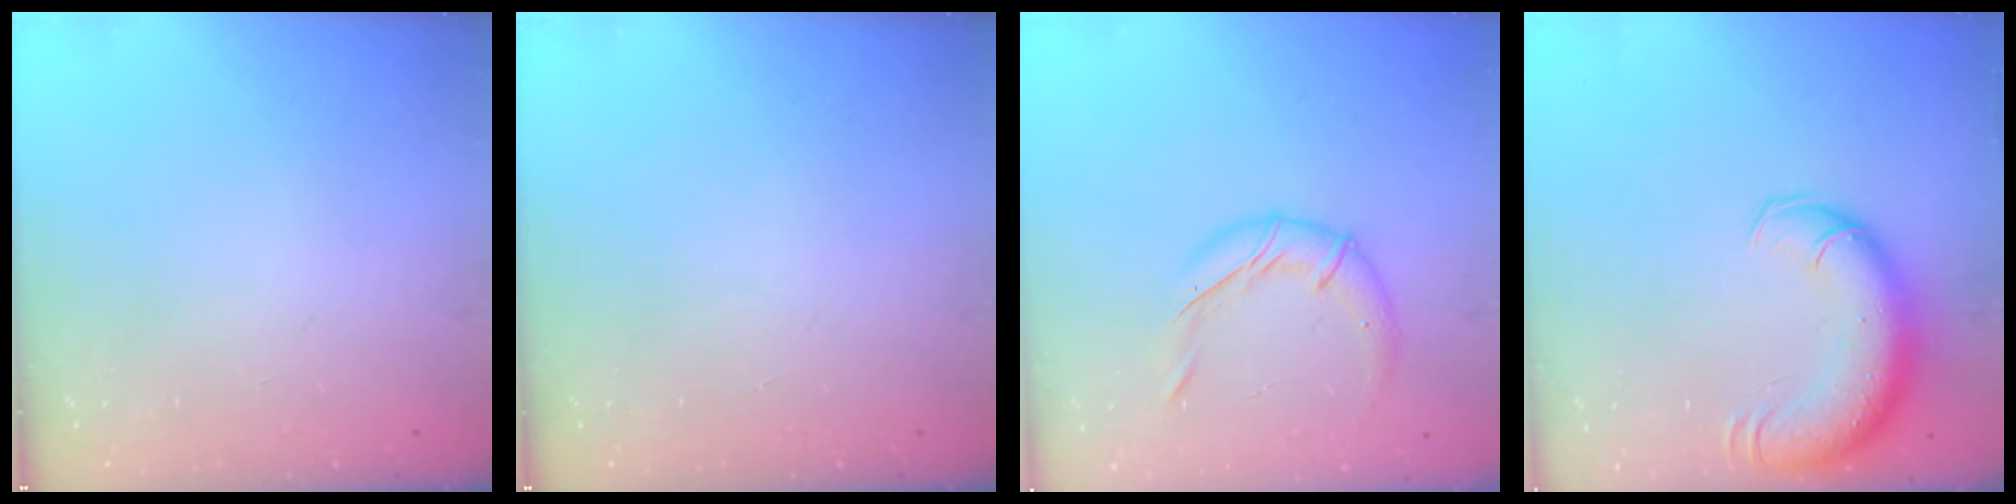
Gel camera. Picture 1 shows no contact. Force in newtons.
{"total": 0.0}
{"total": 11.7, "press": 11.7, "slide": 0.8}
{"total": 14.3, "press": 13.9, "slide": 3.3}